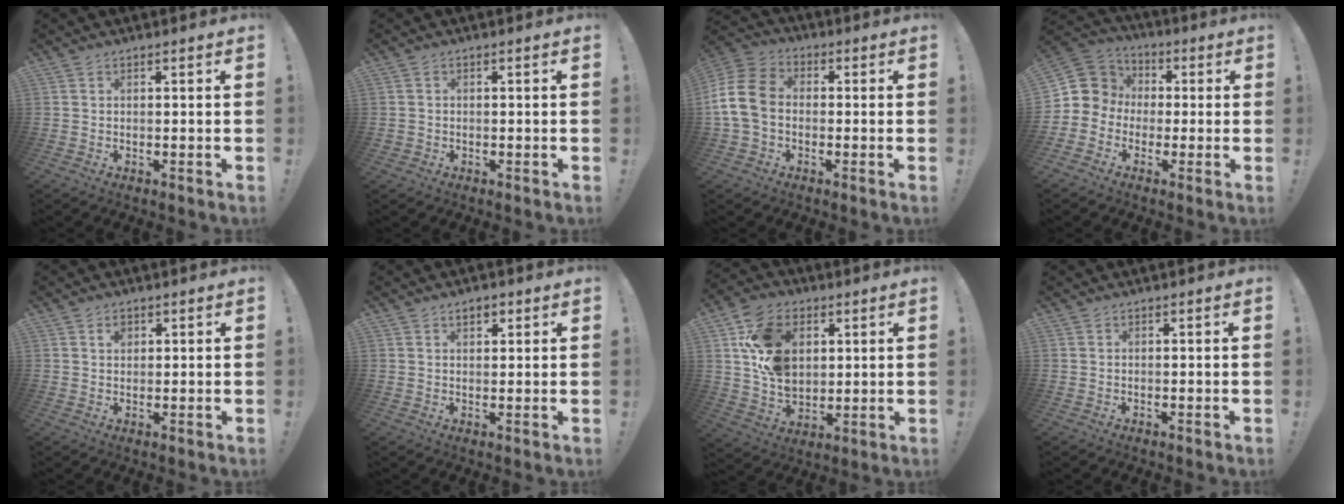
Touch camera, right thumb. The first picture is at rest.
{"total": 1.1, "force": [-0.3, 0.9, 0.4], "torque": [-0.006, 0.002, -0.006]}
{"total": 13.6, "force": [-1.0, 10.2, 9.0], "torque": [-0.167, 0.022, -0.016]}
{"total": 8.1, "force": [-0.5, 7.9, 1.7], "torque": [-0.026, 0.008, -0.001]}
{"total": 2.0, "force": [1.0, 1.5, 1.0], "torque": [-0.001, -0.006, 0.014]}
{"total": 2.8, "force": [1.4, 1.7, 1.7], "torque": [-0.021, -0.003, 0.022]}
{"total": 16.3, "force": [5.6, 12.1, 9.5], "torque": [-0.162, -0.015, 0.114]}
{"total": 0.0}